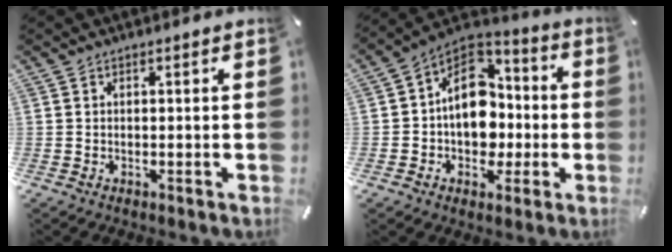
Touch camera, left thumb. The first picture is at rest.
{"total": 14.0, "force": [-0.7, 11.5, 7.9], "torque": [-0.120, 0.006, -0.009]}